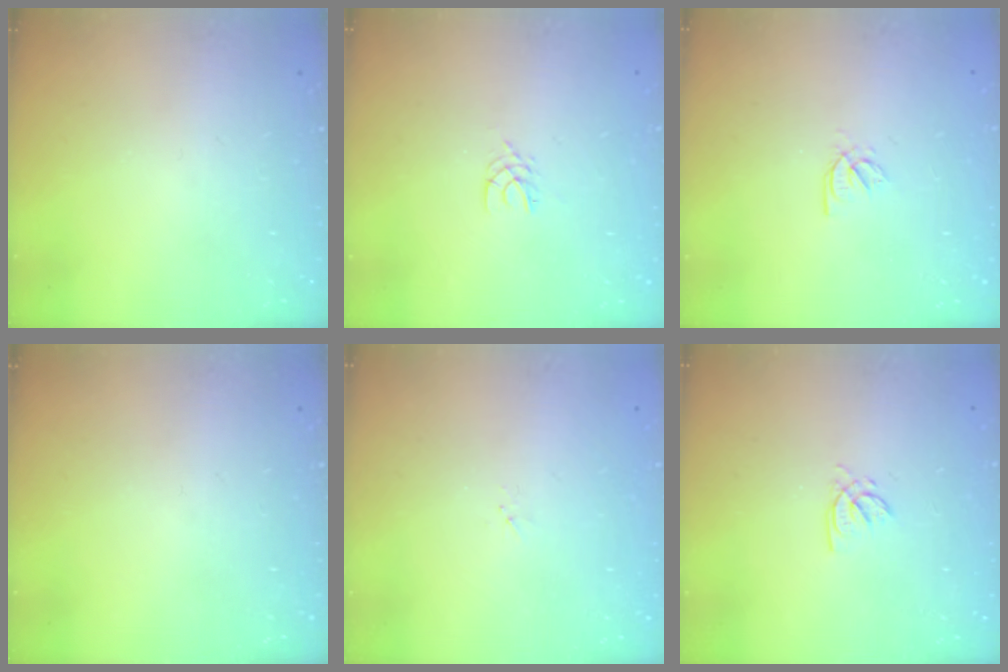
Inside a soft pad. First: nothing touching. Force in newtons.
{"total": 2.5, "press": 2.5, "slide": 0.3}
{"total": 2.3, "press": 2.3, "slide": 0.4}
{"total": 0.0}
{"total": 1.9, "press": 1.9, "slide": 0.3}
{"total": 2.0, "press": 2.0, "slide": 0.4}